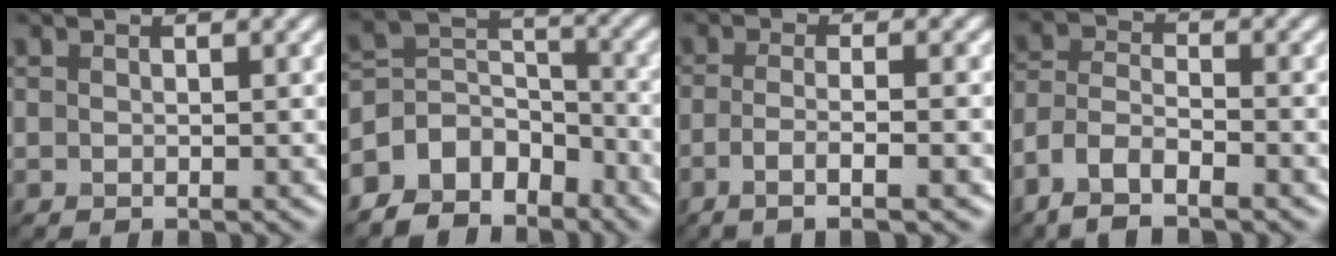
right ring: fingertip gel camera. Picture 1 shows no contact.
{"total": 6.6, "force": [-4.6, 4.2, 1.9], "torque": [-0.019, 0.004, -0.091]}
{"total": 3.9, "force": [-1.5, 0.9, 3.5], "torque": [-0.058, -0.006, -0.034]}
{"total": 4.5, "force": [-3.2, 1.6, 2.6], "torque": [-0.053, -0.001, -0.073]}